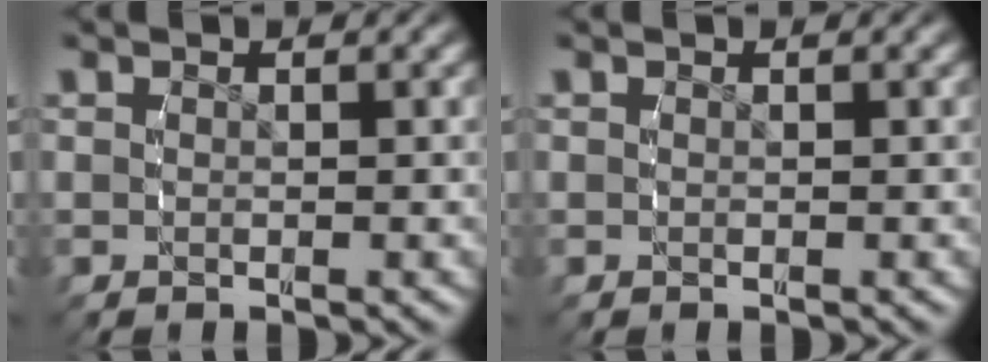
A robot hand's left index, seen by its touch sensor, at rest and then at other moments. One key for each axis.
{"total": 0.0}